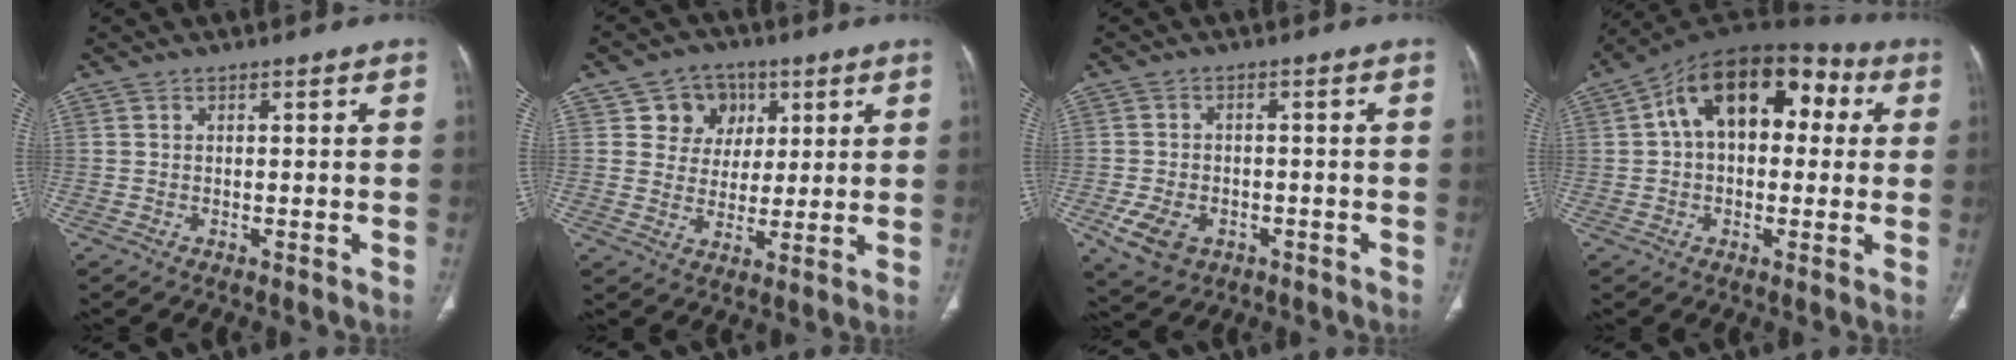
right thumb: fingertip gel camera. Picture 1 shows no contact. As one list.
[{"total": 8.3, "force": [3.2, 7.4, 2.0], "torque": [0.009, -0.005, 0.052]}, {"total": 7.3, "force": [-3.0, 5.2, 4.2], "torque": [-0.077, 0.011, -0.041]}, {"total": 17.6, "force": [3.9, 10.8, 13.4], "torque": [-0.171, 0.043, 0.049]}]